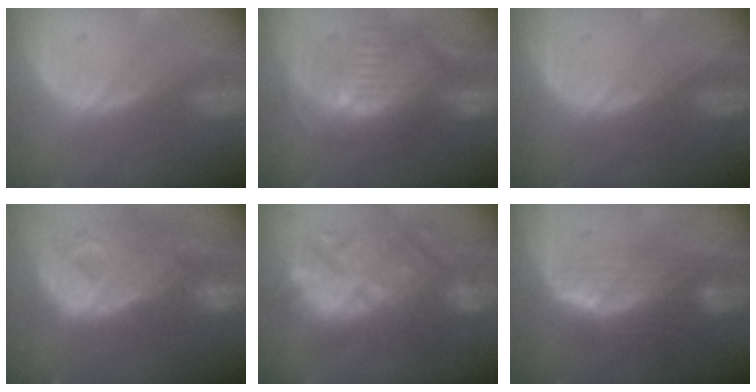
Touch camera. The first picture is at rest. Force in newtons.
{"total": 10.5, "press": 9.3, "slide": 4.8}
{"total": 0.0}
{"total": 12.8, "press": 10.8, "slide": 6.8}
{"total": 12.1, "press": 11.6, "slide": 3.2}
{"total": 7.6, "press": 6.8, "slide": 3.3}